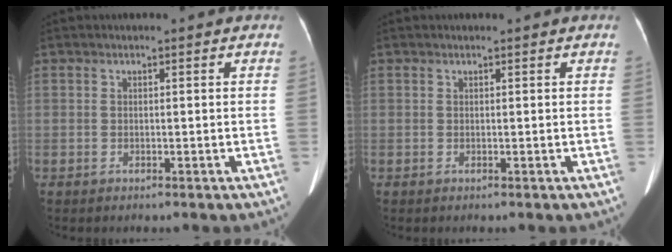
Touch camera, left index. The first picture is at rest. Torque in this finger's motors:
{"motor_torque": [0.00, 0.00, 0.00, 0.00]}